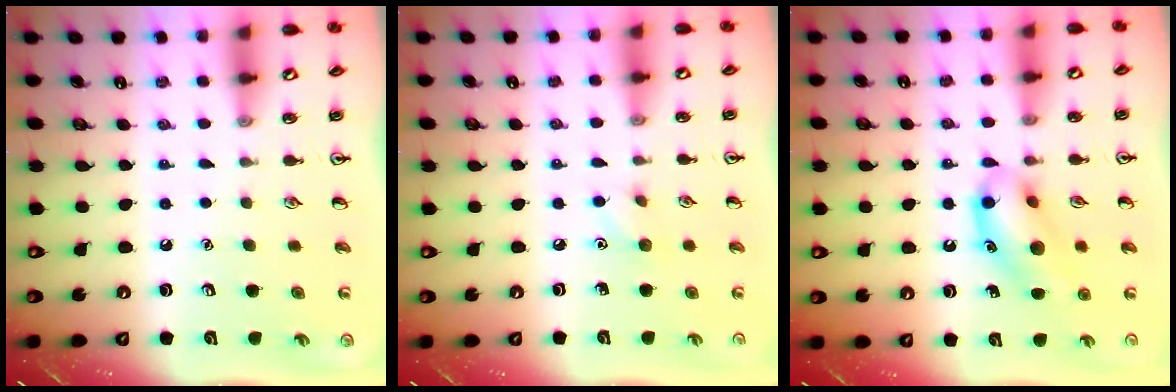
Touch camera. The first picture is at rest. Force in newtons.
{"total": 4.9, "press": 4.6, "slide": 1.6}
{"total": 13.3, "press": 13.2, "slide": 1.7}